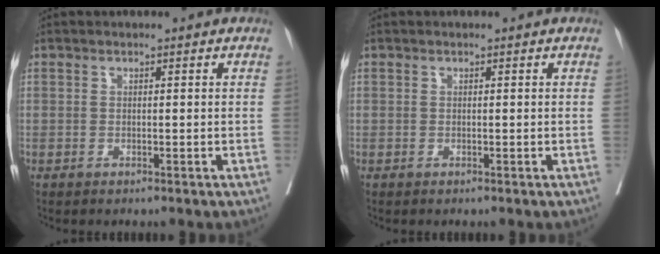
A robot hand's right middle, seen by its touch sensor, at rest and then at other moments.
{"total": 0.0}